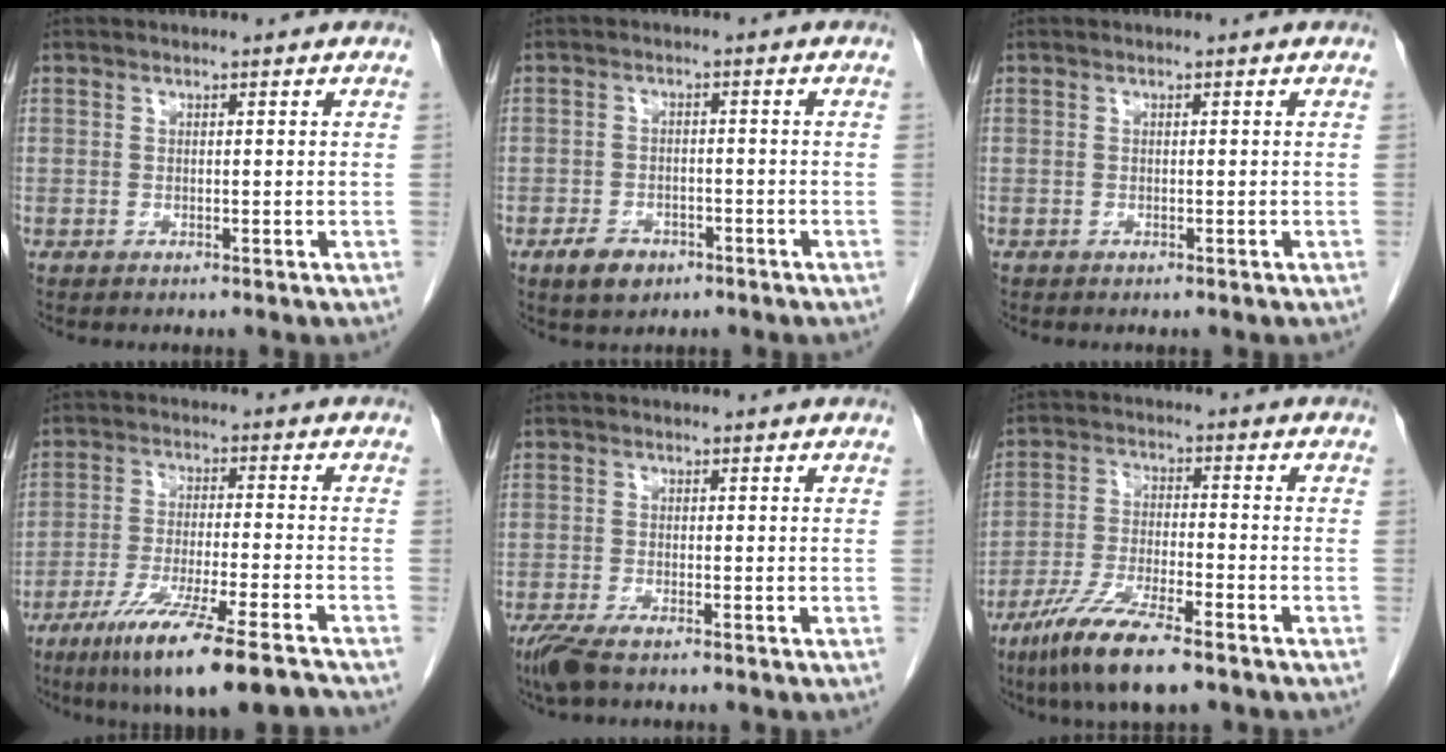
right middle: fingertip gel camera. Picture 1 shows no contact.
{"total": 4.2, "force": [-2.6, 2.4, 2.2], "torque": [-0.044, -0.001, -0.038]}
{"total": 0.0}
{"total": 14.6, "force": [-10.7, 0.0, 10.0], "torque": [-0.167, -0.045, -0.177]}
{"total": 4.4, "force": [-3.2, 0.9, 2.8], "torque": [-0.058, -0.012, -0.056]}
{"total": 10.6, "force": [-7.4, 1.4, 7.5], "torque": [-0.151, -0.028, -0.136]}